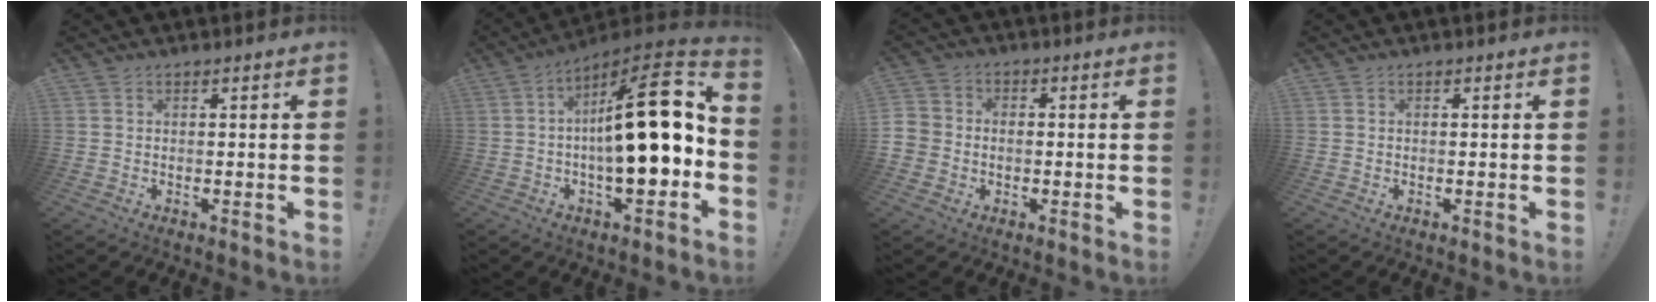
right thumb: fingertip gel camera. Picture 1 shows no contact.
{"total": 21.4, "force": [0.3, 6.0, 20.6], "torque": [-0.302, -0.007, 0.000]}
{"total": 4.3, "force": [-1.6, 3.8, 1.4], "torque": [-0.024, 0.013, -0.030]}
{"total": 0.0}